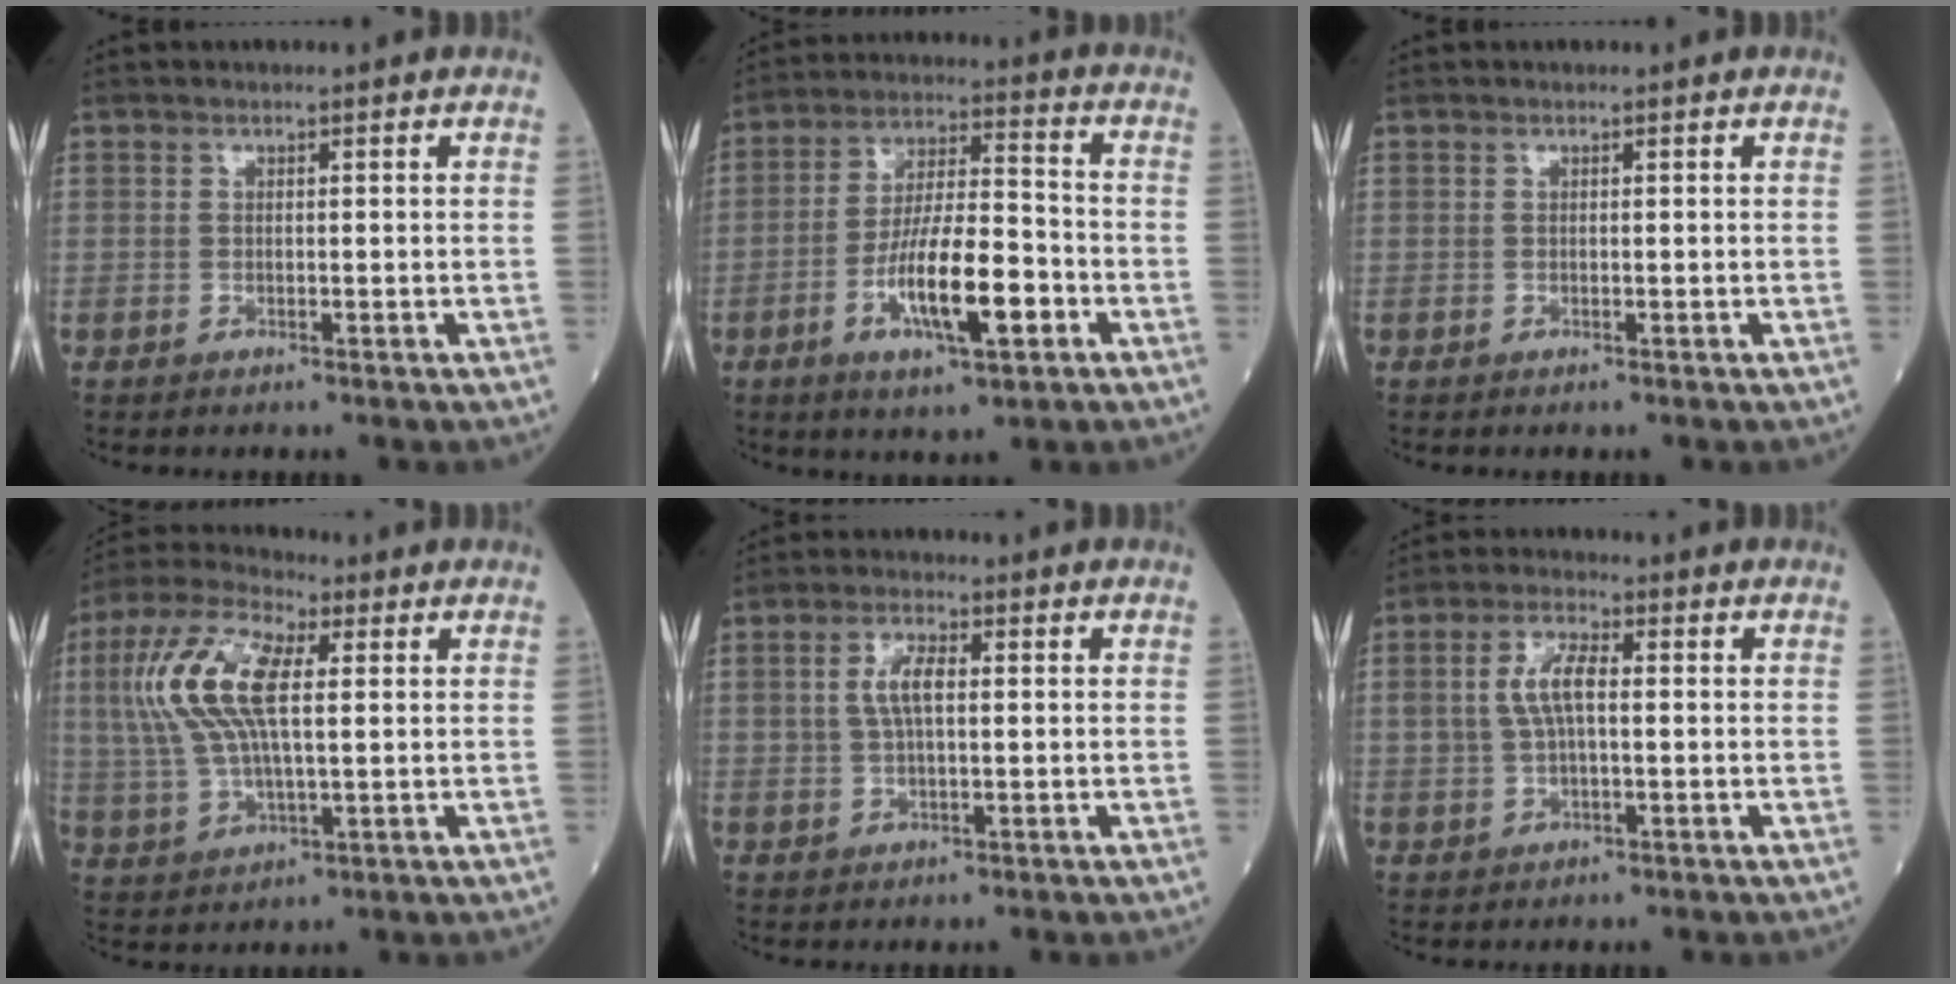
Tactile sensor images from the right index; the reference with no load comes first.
{"total": 12.8, "force": [-4.5, 2.8, 11.6], "torque": [-0.214, -0.001, -0.077]}
{"total": 0.0}
{"total": 13.2, "force": [2.9, 4.5, 12.1], "torque": [-0.277, 0.023, 0.055]}
{"total": 4.7, "force": [0.8, 1.8, 4.3], "torque": [-0.089, 0.009, 0.017]}
{"total": 5.7, "force": [0.7, 2.1, 5.2], "torque": [-0.112, 0.011, 0.014]}